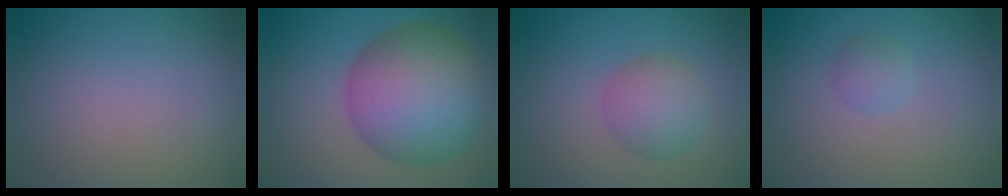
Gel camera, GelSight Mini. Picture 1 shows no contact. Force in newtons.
{"total": 11.6, "press": 11.6, "slide": 0.3}
{"total": 3.8, "press": 3.8, "slide": 0.2}
{"total": 1.3, "press": 1.3, "slide": 0.0}